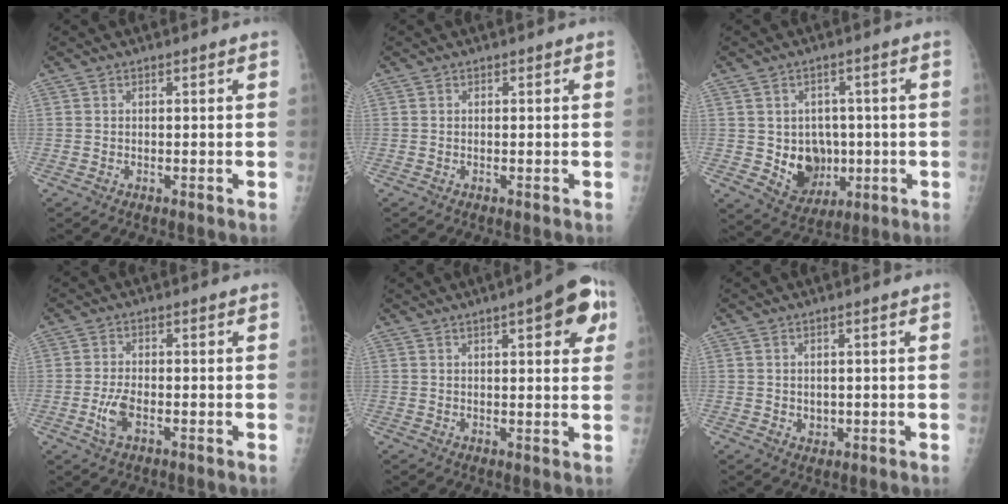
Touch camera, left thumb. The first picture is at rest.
{"total": 0.0}
{"total": 8.9, "force": [-0.9, 7.5, 4.7], "torque": [-0.028, 0.000, 0.004]}
{"total": 3.9, "force": [-1.4, 1.7, 3.2], "torque": [-0.072, 0.006, -0.025]}
{"total": 10.5, "force": [4.5, 3.2, 8.9], "torque": [-0.084, -0.004, 0.049]}
{"total": 1.6, "force": [0.1, 1.3, 1.0], "torque": [-0.005, -0.003, 0.008]}